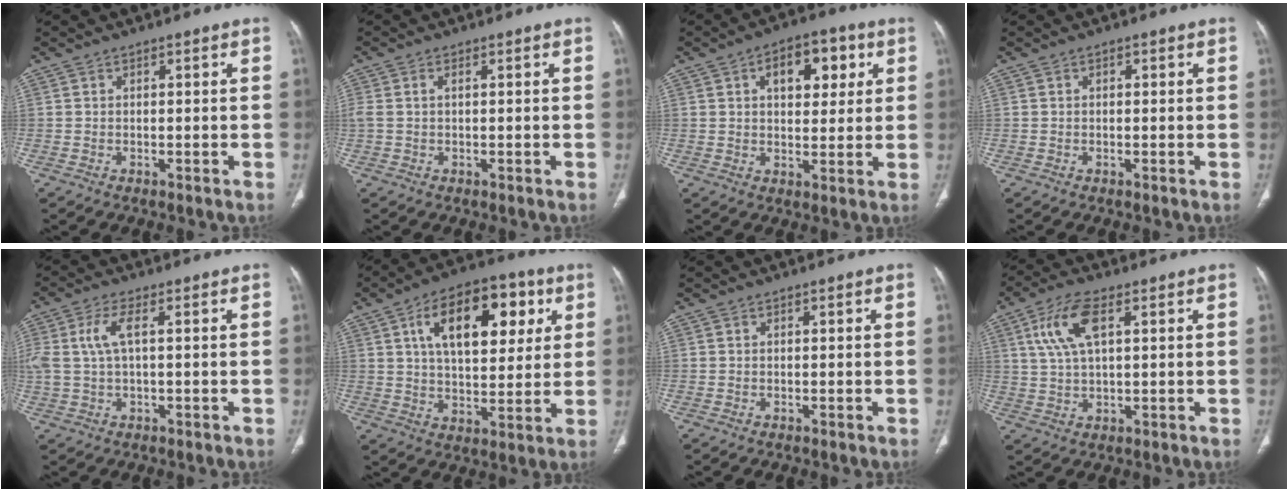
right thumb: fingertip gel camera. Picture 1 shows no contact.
{"total": 2.1, "force": [0.5, 1.0, 1.8], "torque": [-0.055, 0.011, 0.014]}
{"total": 10.5, "force": [3.7, 6.1, 7.7], "torque": [-0.071, 0.002, 0.051]}
{"total": 0.7, "force": [0.2, 0.4, 0.5], "torque": [-0.006, 0.002, 0.003]}
{"total": 6.1, "force": [1.2, 2.4, 5.4], "torque": [-0.149, 0.017, 0.028]}
{"total": 18.8, "force": [6.7, 10.0, 14.4], "torque": [-0.180, -0.005, 0.103]}
{"total": 0.0}
{"total": 8.9, "force": [3.2, 3.7, 7.4], "torque": [-0.158, 0.003, 0.065]}